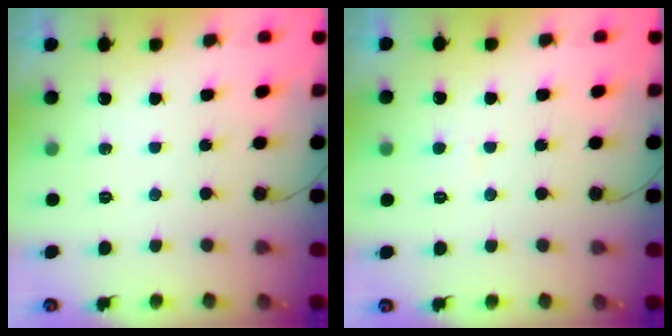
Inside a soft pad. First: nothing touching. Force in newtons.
{"total": 1.7, "press": 1.7, "slide": 0.1}